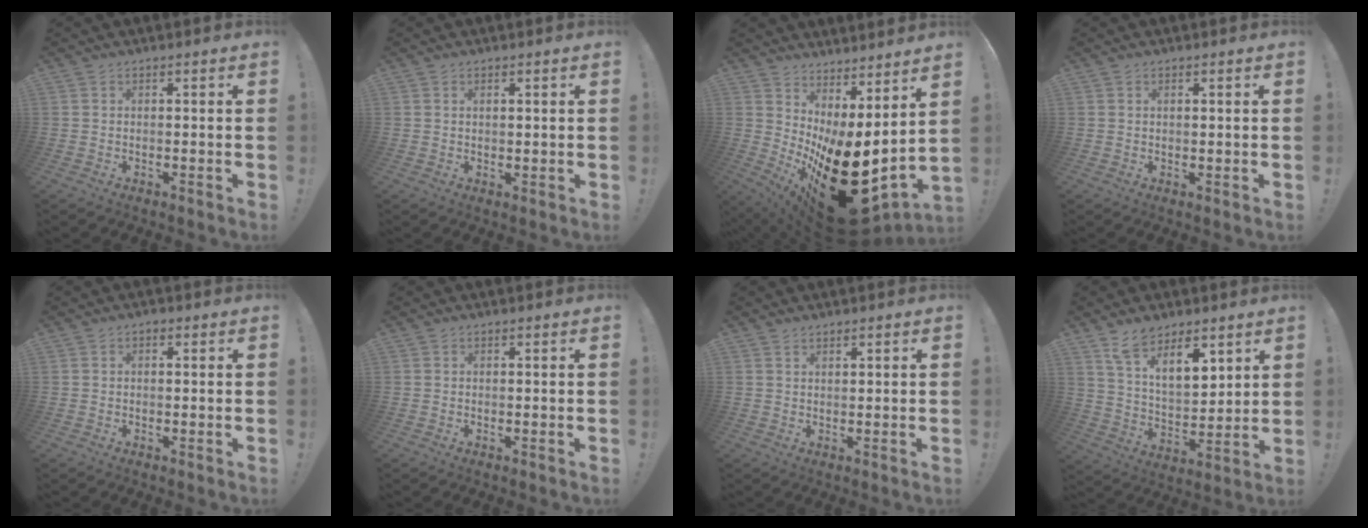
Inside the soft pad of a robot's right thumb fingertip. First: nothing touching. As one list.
[{"total": 1.1, "force": [0.7, 0.4, 0.7], "torque": [-0.012, -0.002, 0.013]}, {"total": 23.4, "force": [-8.0, 9.4, 19.9], "torque": [-0.271, 0.006, -0.105]}, {"total": 0.8, "force": [0.5, 0.3, 0.6], "torque": [-0.009, 0.000, 0.008]}, {"total": 0.8, "force": [-0.1, 0.6, 0.6], "torque": [-0.007, 0.002, -0.003]}, {"total": 0.0}, {"total": 1.3, "force": [1.2, 0.3, 0.3], "torque": [0.003, -0.006, 0.021]}, {"total": 12.0, "force": [9.1, 5.5, 5.4], "torque": [-0.096, -0.057, 0.172]}]